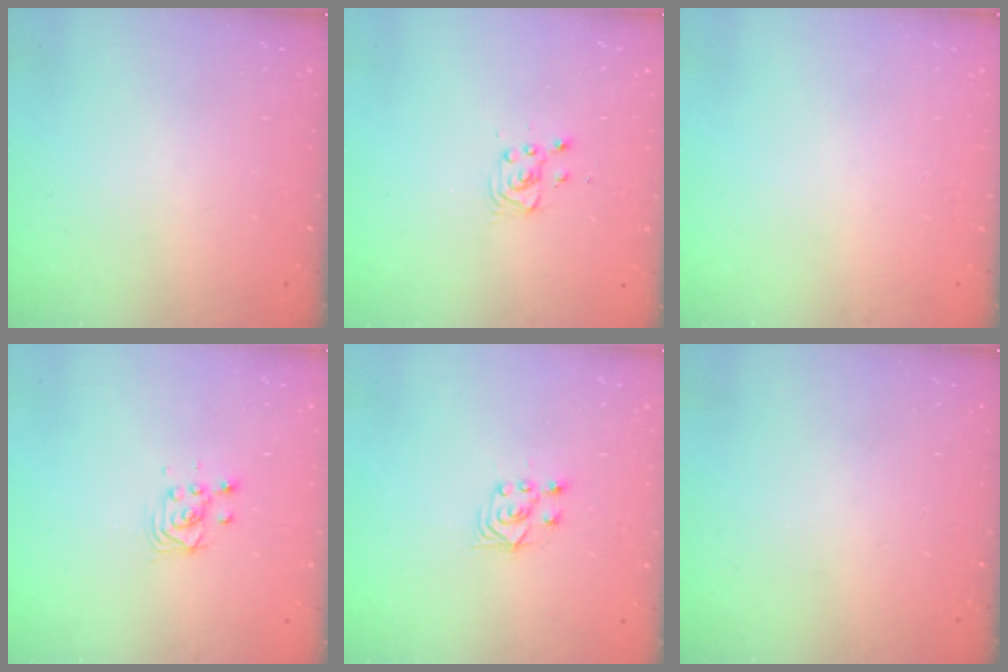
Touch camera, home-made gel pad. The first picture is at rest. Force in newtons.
{"total": 2.8, "press": 2.8, "slide": 0.4}
{"total": 0.0}
{"total": 3.3, "press": 3.3, "slide": 0.4}
{"total": 3.8, "press": 3.7, "slide": 0.9}
{"total": 0.0}